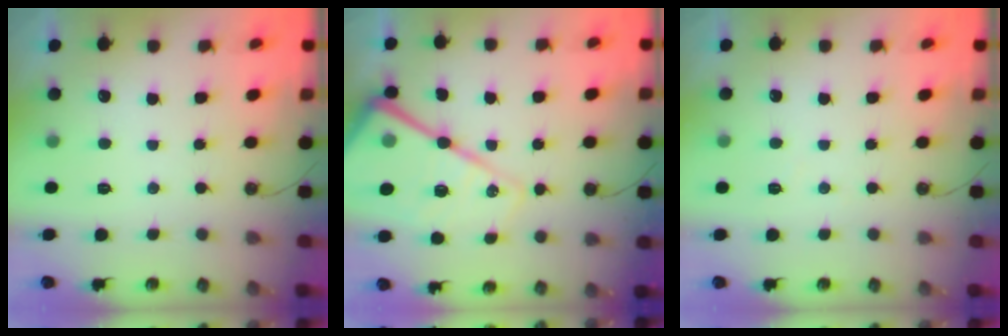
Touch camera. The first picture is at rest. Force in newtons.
{"total": 24.6, "press": 24.4, "slide": 3.0}
{"total": 4.1, "press": 4.0, "slide": 0.7}